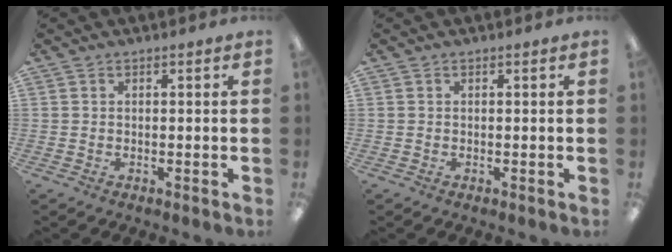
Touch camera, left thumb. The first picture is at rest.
{"total": 0.0}